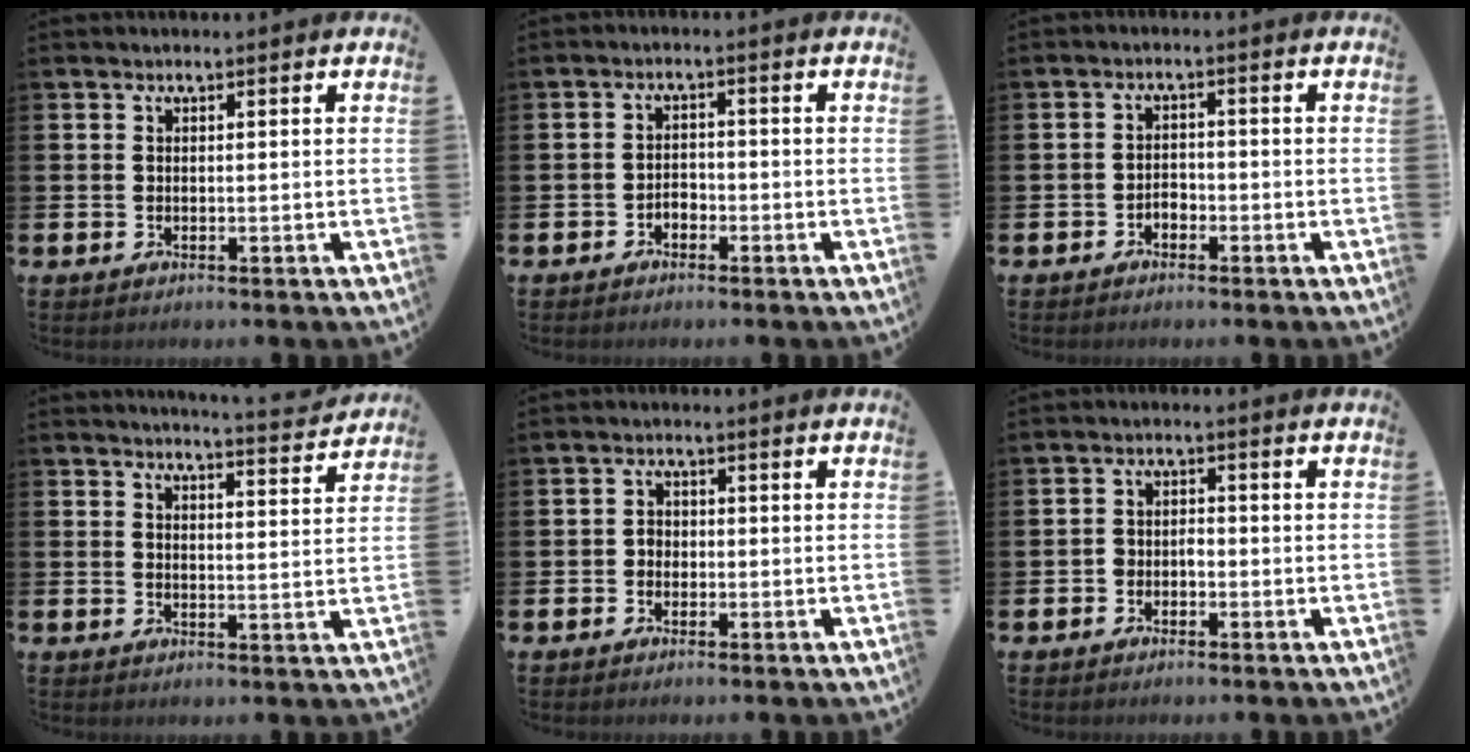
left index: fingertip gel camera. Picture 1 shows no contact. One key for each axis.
{"total": 1.6, "fx": -1.3, "fy": 0.9, "fz": 0.3, "tx": -0.011, "ty": 0.005, "tz": -0.028}
{"total": 1.6, "fx": -1.3, "fy": 1.0, "fz": 0.4, "tx": -0.005, "ty": 0.001, "tz": -0.029}
{"total": 4.4, "fx": 4.3, "fy": -0.5, "fz": 0.5, "tx": -0.008, "ty": -0.034, "tz": 0.073}
{"total": 1.7, "fx": -0.7, "fy": 1.5, "fz": 0.5, "tx": -0.005, "ty": 0.003, "tz": -0.018}
{"total": 1.9, "fx": -1.1, "fy": 1.4, "fz": 0.6, "tx": -0.008, "ty": 0.004, "tz": -0.028}